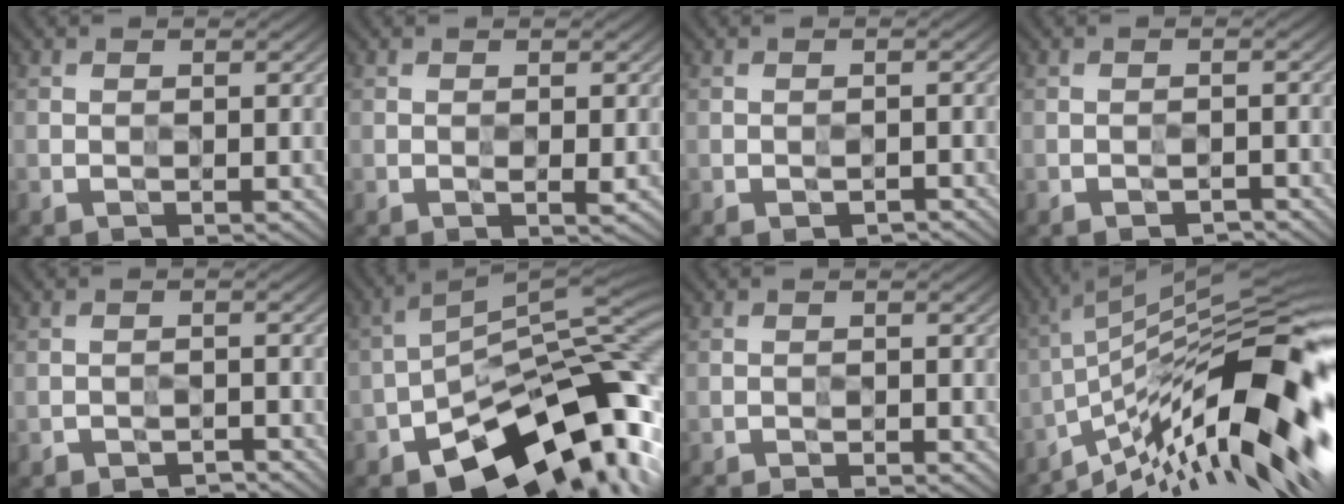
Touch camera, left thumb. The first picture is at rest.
{"total": 0.9, "force": [0.1, 0.2, 0.9], "torque": [-0.016, -0.003, 0.000]}
{"total": 1.6, "force": [-1.0, 0.8, 0.9], "torque": [-0.012, -0.001, -0.013]}
{"total": 1.7, "force": [-1.3, 0.7, 0.7], "torque": [-0.007, 0.001, -0.020]}
{"total": 2.3, "force": [-2.1, 0.7, 0.4], "torque": [0.000, 0.002, -0.033]}
{"total": 16.1, "force": [-8.8, 7.2, 11.4], "torque": [-0.164, -0.008, -0.160]}
{"total": 2.1, "force": [-1.9, 0.1, 0.8], "torque": [-0.021, 0.001, -0.034]}
{"total": 17.4, "force": [-7.4, 3.9, 15.3], "torque": [-0.245, 0.017, -0.138]}